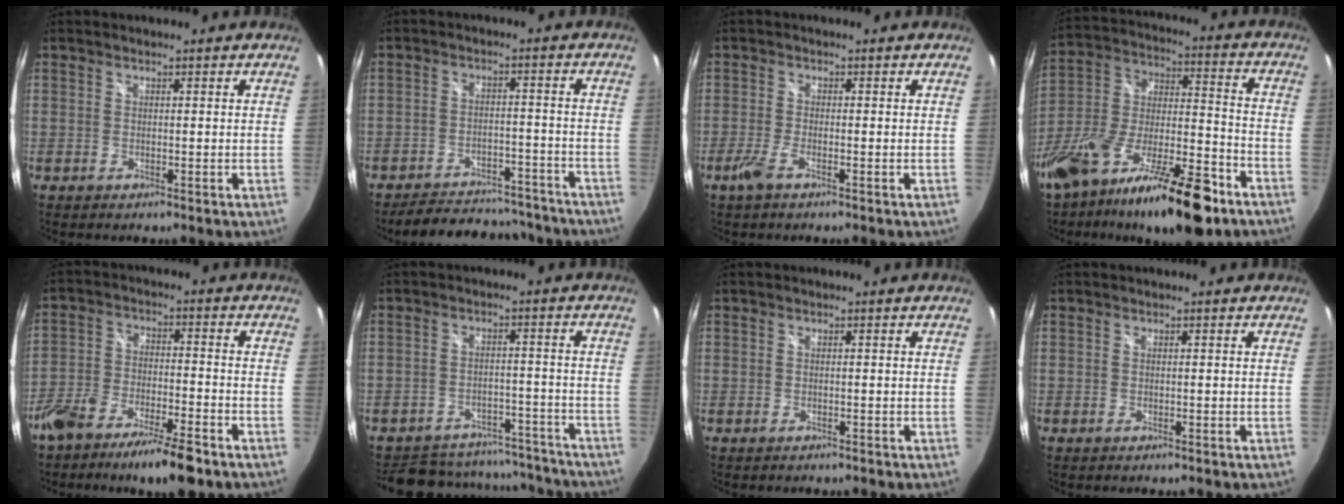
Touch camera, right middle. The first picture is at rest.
{"total": 17.7, "force": [-15.7, 5.9, 5.8], "torque": [-0.121, 0.022, -0.193]}
{"total": 2.9, "force": [-1.8, 0.5, 2.2], "torque": [-0.055, -0.004, -0.036]}
{"total": 24.5, "force": [-14.9, 7.0, 18.1], "torque": [-0.318, -0.033, -0.254]}
{"total": 11.0, "force": [-7.9, 2.6, 7.1], "torque": [-0.142, -0.005, -0.140]}
{"total": 19.4, "force": [-16.2, 8.6, 6.3], "torque": [-0.139, 0.029, -0.189]}
{"total": 0.7, "force": [-0.6, 0.2, 0.1], "torque": [-0.005, -0.003, -0.010]}
{"total": 0.0}